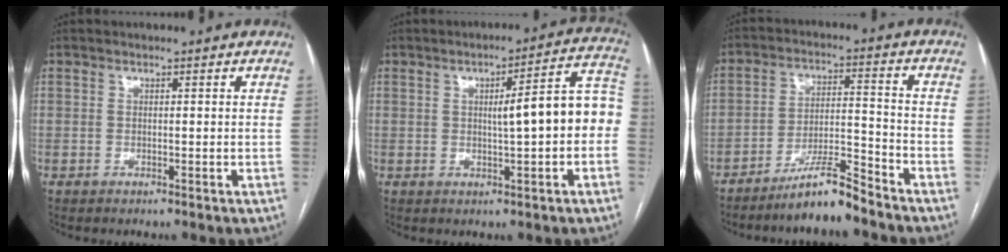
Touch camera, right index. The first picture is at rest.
{"total": 10.0, "force": [-0.3, 1.4, 9.9], "torque": [-0.123, 0.035, -0.005]}
{"total": 8.2, "force": [-7.1, 0.5, 4.2], "torque": [-0.070, 0.003, -0.128]}